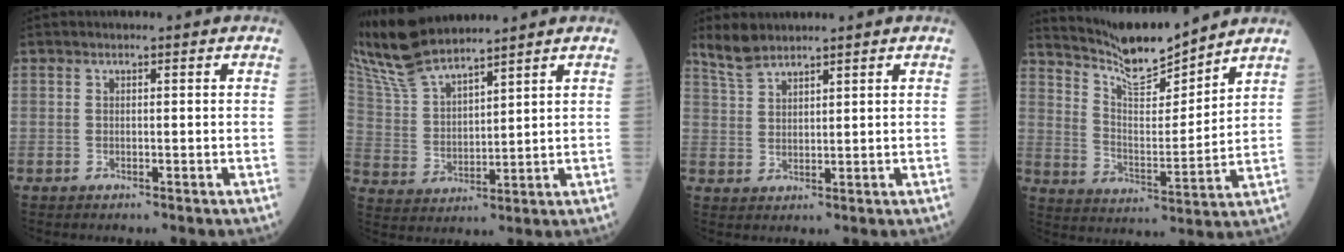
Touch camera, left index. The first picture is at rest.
{"total": 10.6, "force": [9.9, 1.4, 3.6], "torque": [-0.097, 0.018, 0.208]}
{"total": 3.8, "force": [3.6, 0.8, 0.8], "torque": [-0.026, 0.010, 0.078]}
{"total": 11.1, "force": [10.7, 0.0, 3.0], "torque": [-0.068, -0.006, 0.197]}